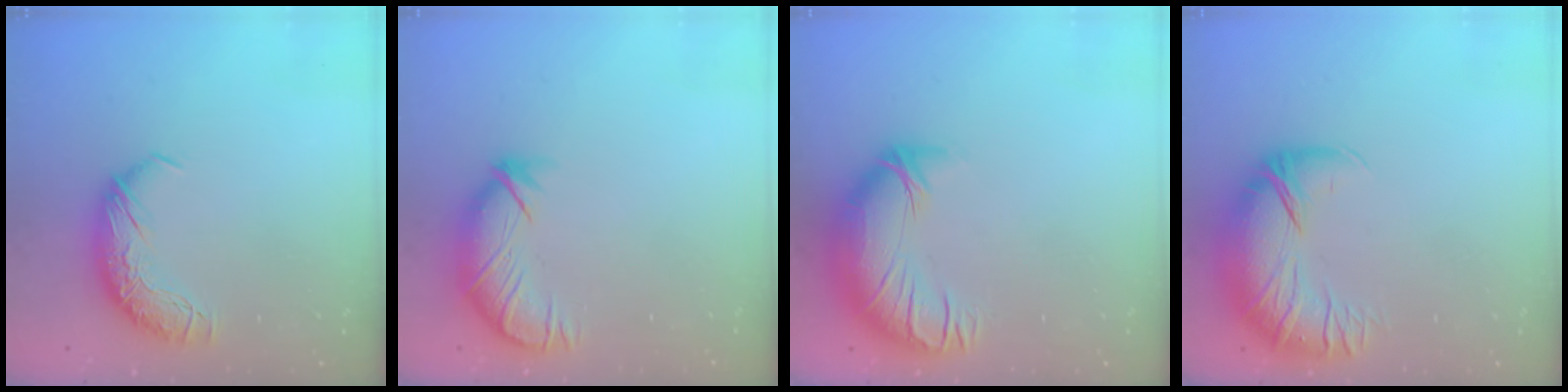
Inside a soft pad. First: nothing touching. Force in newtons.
{"total": 3.9, "press": 3.4, "slide": 2.0}
{"total": 3.7, "press": 2.0, "slide": 3.1}
{"total": 2.9, "press": 0.7, "slide": 2.9}